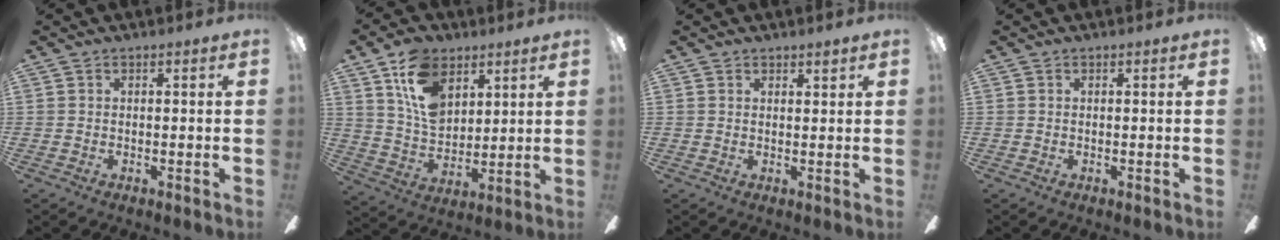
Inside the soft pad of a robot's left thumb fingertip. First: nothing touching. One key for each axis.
{"total": 13.8, "fx": 7.2, "fy": 9.1, "fz": 7.5, "tx": -0.141, "ty": -0.018, "tz": 0.137}
{"total": 1.8, "fx": 1.6, "fy": 0.8, "fz": 0.2, "tx": 0.004, "ty": -0.006, "tz": 0.030}
{"total": 0.0}